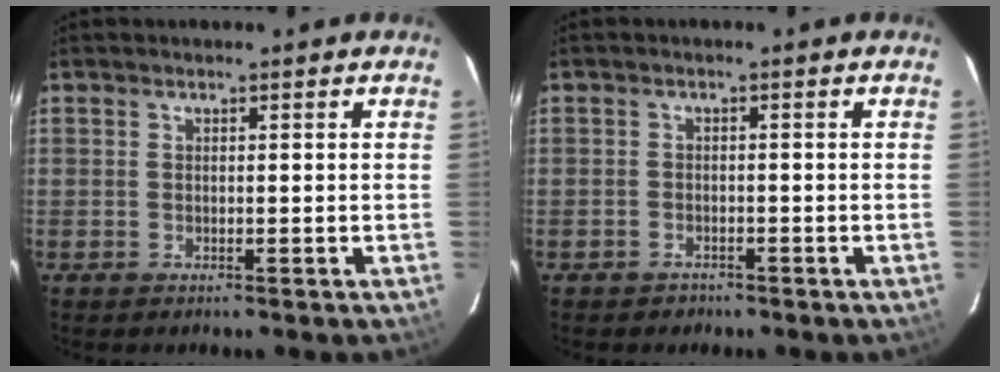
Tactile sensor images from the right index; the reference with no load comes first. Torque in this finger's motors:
{"motor_torque": [0.04, -0.08, 0.06, 0.00]}